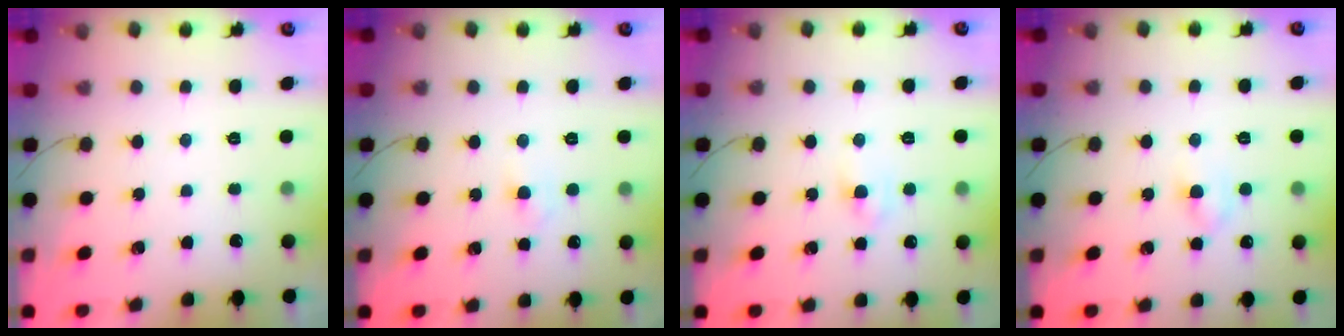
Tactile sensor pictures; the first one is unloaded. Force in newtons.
{"total": 1.9, "press": 1.8, "slide": 0.8}
{"total": 2.6, "press": 2.5, "slide": 0.8}
{"total": 3.5, "press": 3.3, "slide": 1.1}